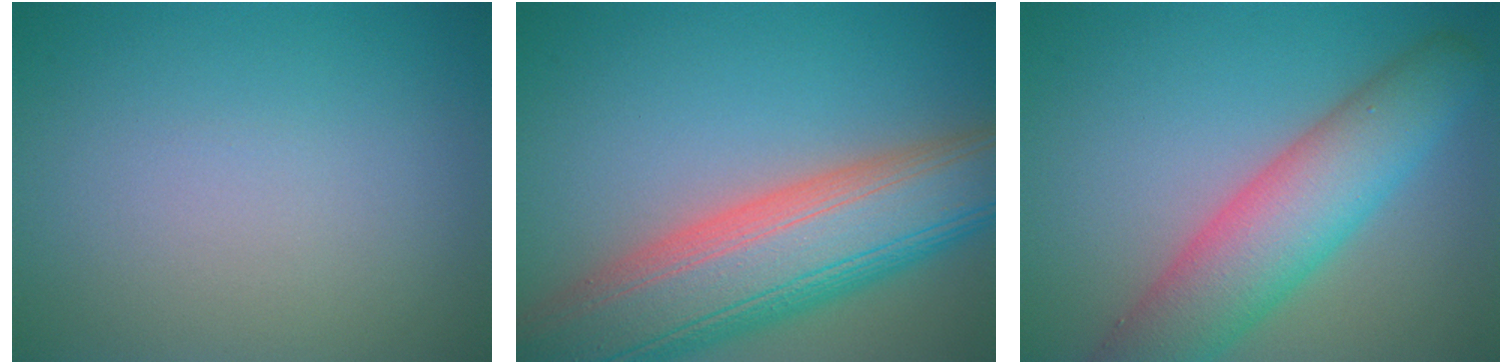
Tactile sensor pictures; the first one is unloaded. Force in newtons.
{"total": 12.4, "press": 12.4, "slide": 0.8}
{"total": 7.8, "press": 7.8, "slide": 0.5}